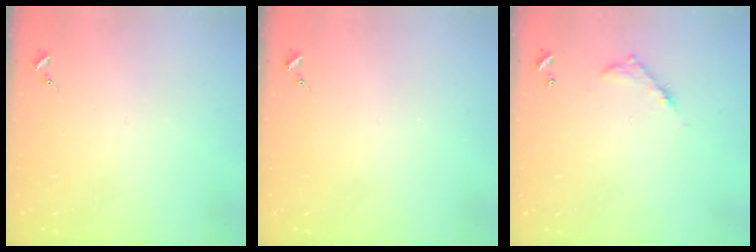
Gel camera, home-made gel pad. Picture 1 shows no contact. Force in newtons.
{"total": 0.0}
{"total": 7.1, "press": 7.1, "slide": 0.5}